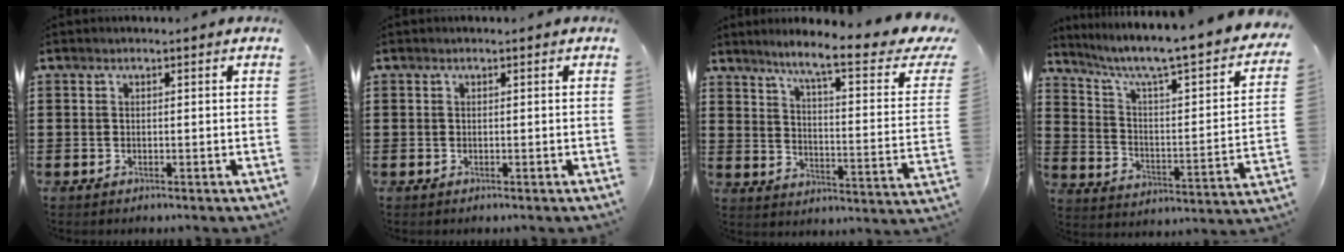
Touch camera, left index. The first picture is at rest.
{"total": 0.0}
{"total": 8.7, "force": [6.2, -0.2, 6.2], "torque": [-0.117, -0.047, 0.089]}
{"total": 5.4, "force": [3.9, 0.3, 3.7], "torque": [-0.091, -0.044, 0.054]}